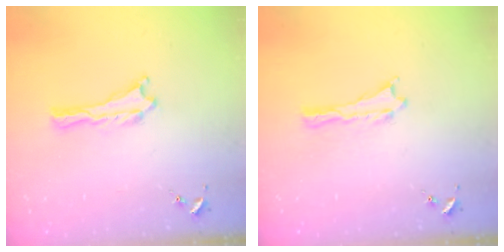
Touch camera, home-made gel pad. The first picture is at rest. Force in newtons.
{"total": 0.0}